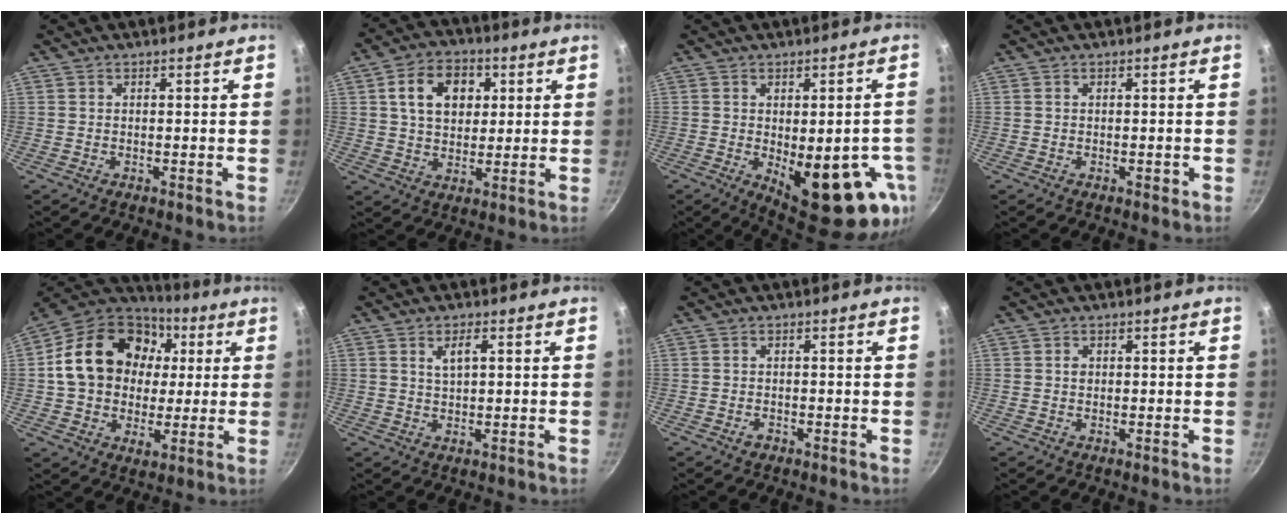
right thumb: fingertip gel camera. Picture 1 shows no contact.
{"total": 11.2, "force": [3.1, 8.1, 7.1], "torque": [-0.093, 0.004, 0.045]}
{"total": 18.8, "force": [-5.5, 7.9, 16.1], "torque": [-0.158, -0.015, -0.053]}
{"total": 0.8, "force": [-0.2, 0.5, 0.6], "torque": [-0.004, 0.003, -0.003]}
{"total": 22.5, "force": [3.9, 17.2, 14.1], "torque": [-0.224, 0.019, 0.059]}
{"total": 3.5, "force": [1.3, 1.4, 2.9], "torque": [-0.050, 0.000, 0.025]}
{"total": 1.4, "force": [-0.7, 0.9, 0.7], "torque": [-0.011, 0.005, -0.013]}
{"total": 1.0, "force": [0.2, 0.9, 0.5], "torque": [-0.006, 0.004, 0.003]}